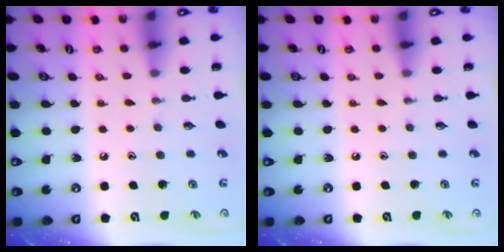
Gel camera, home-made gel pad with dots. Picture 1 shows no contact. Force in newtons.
{"total": 0.0}